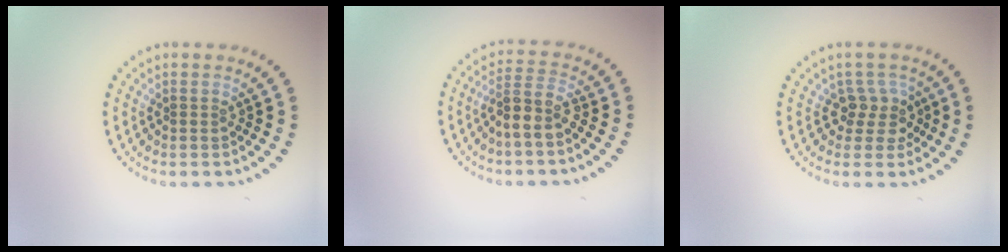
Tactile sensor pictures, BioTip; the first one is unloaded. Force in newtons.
{"total": 3.0, "press": 2.4, "slide": 1.8}
{"total": 2.5, "press": 2.0, "slide": 1.6}